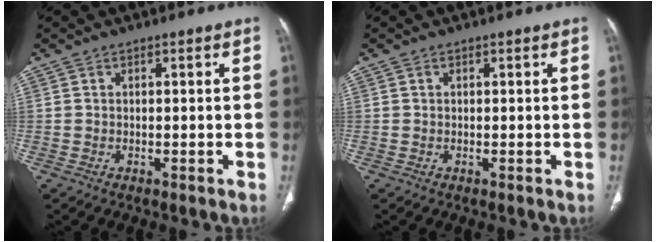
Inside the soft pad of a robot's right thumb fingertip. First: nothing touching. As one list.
[{"total": 0.0}]